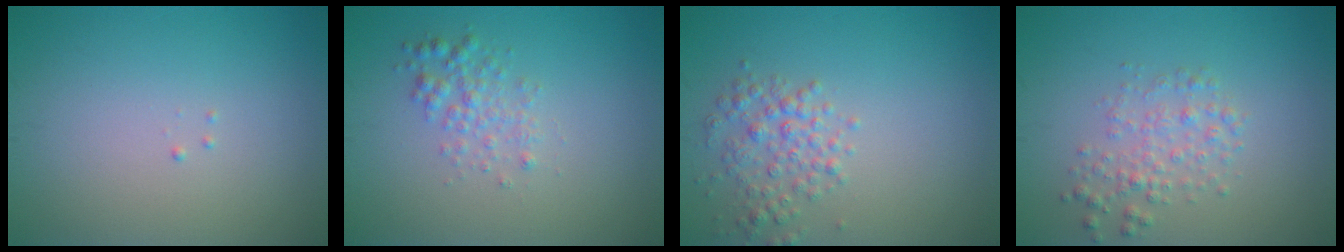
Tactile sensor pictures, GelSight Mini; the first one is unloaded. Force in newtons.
{"total": 2.0, "press": 2.0, "slide": 0.0}
{"total": 2.8, "press": 2.8, "slide": 0.1}
{"total": 2.3, "press": 2.3, "slide": 0.0}